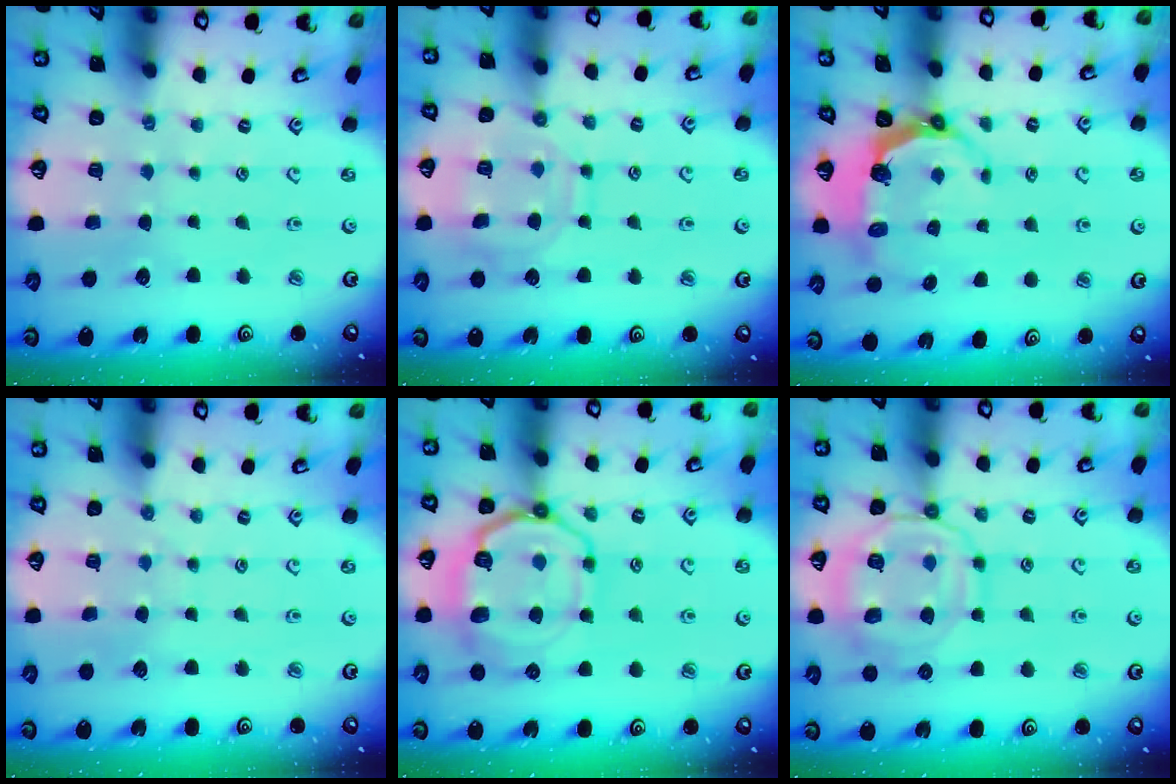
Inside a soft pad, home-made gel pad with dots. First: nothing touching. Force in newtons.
{"total": 12.4, "press": 12.3, "slide": 1.1}
{"total": 6.0, "press": 4.6, "slide": 3.9}
{"total": 3.8, "press": 3.7, "slide": 0.3}
{"total": 14.2, "press": 14.1, "slide": 1.6}
{"total": 12.2, "press": 12.1, "slide": 1.3}